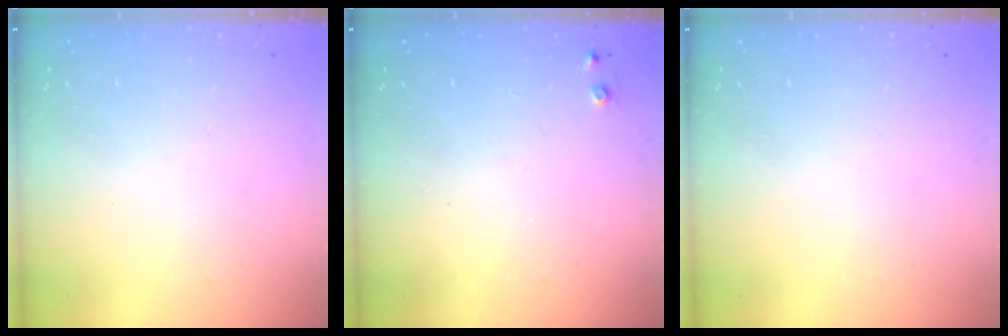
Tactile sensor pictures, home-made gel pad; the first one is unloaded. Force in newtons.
{"total": 4.8, "press": 4.8, "slide": 0.4}
{"total": 0.0}